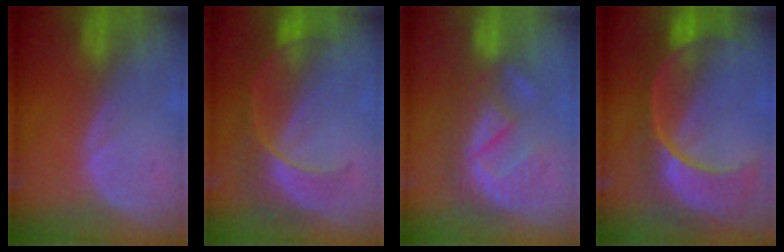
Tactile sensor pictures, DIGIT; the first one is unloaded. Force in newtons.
{"total": 7.9, "press": 6.9, "slide": 3.9}
{"total": 8.9, "press": 7.9, "slide": 4.1}
{"total": 11.2, "press": 9.4, "slide": 6.1}